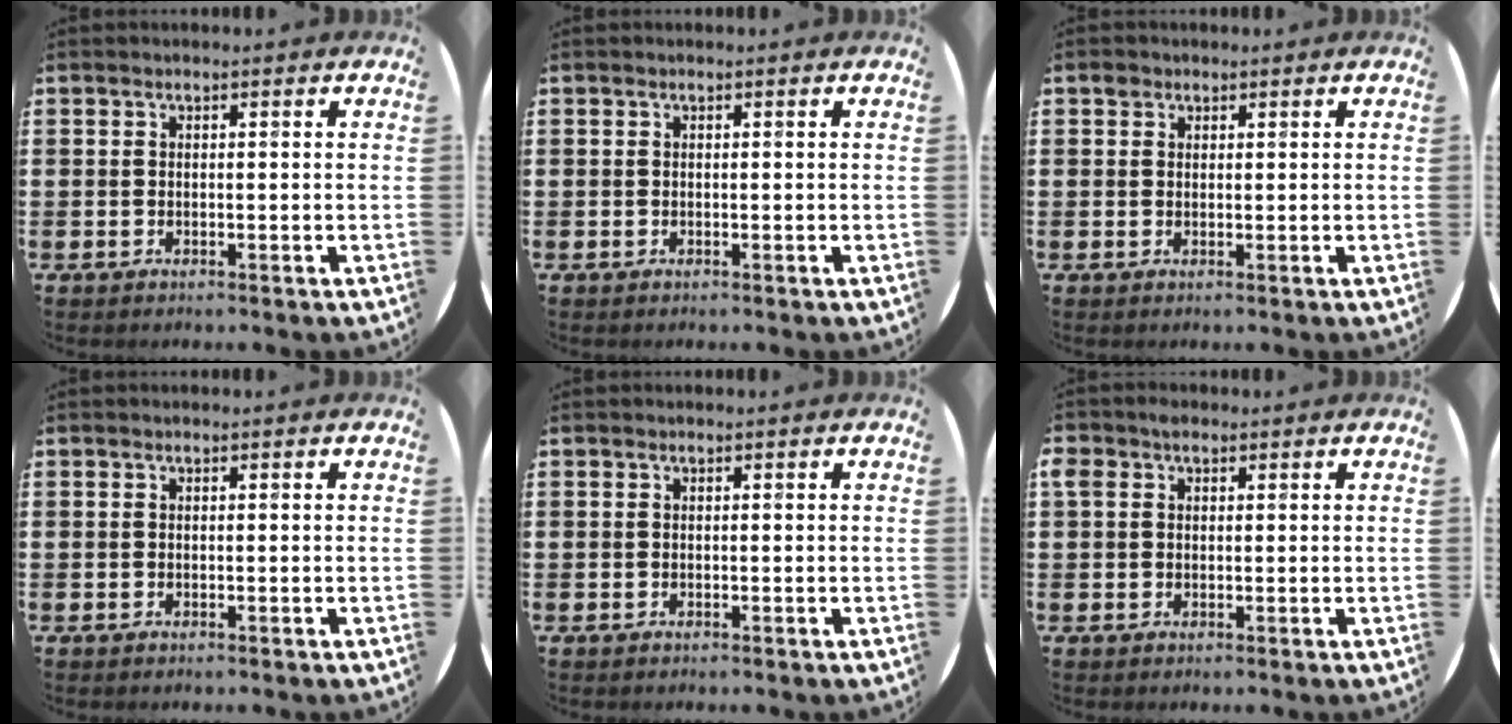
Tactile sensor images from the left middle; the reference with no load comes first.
{"total": 0.0}
{"total": 1.3, "force": [0.9, 0.9, 0.1], "torque": [0.012, -0.003, 0.014]}
{"total": 0.0}
{"total": 0.0}
{"total": 1.7, "force": [1.0, 1.2, 0.6], "torque": [-0.015, 0.006, 0.019]}